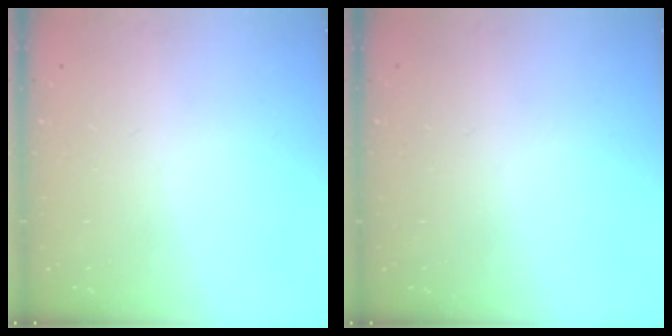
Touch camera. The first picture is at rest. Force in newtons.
{"total": 0.0}